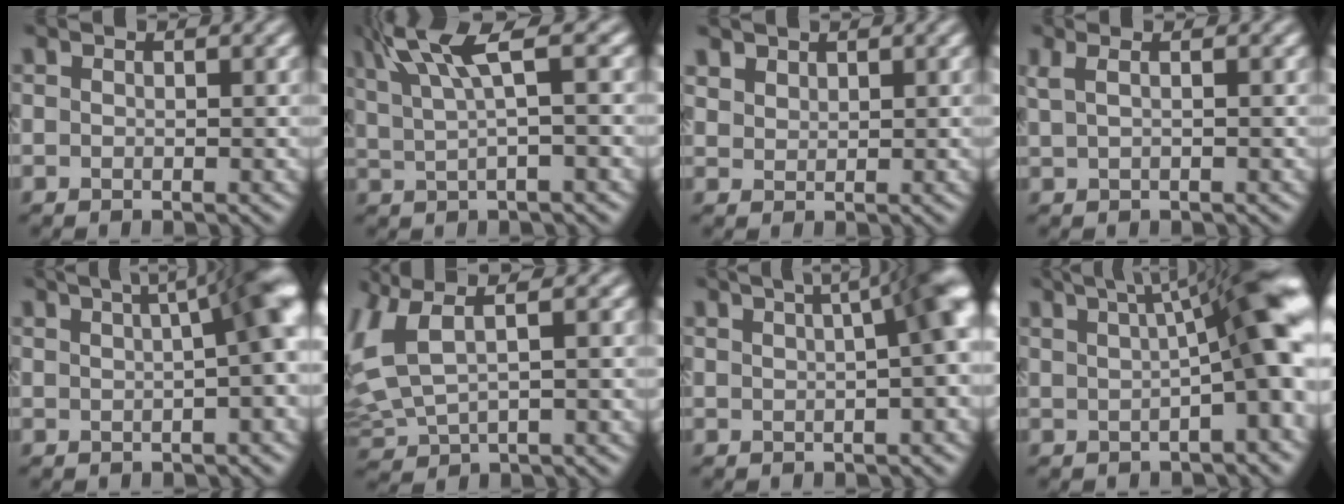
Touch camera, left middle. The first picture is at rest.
{"total": 6.0, "force": [3.1, 1.2, 5.0], "torque": [-0.088, 0.024, 0.062]}
{"total": 1.3, "force": [1.2, 0.3, -0.4], "torque": [0.007, 0.007, 0.029]}
{"total": 2.0, "force": [1.0, 0.7, 1.5], "torque": [-0.025, 0.006, 0.010]}
{"total": 8.6, "force": [1.9, 2.7, 8.0], "torque": [-0.054, 0.037, 0.022]}
{"total": 5.1, "force": [2.0, 2.5, 4.0], "torque": [-0.113, 0.013, 0.040]}
{"total": 9.6, "force": [2.1, 3.9, 8.5], "torque": [-0.050, 0.039, 0.023]}
{"total": 9.7, "force": [1.9, 2.3, 9.2], "torque": [-0.096, 0.033, 0.027]}